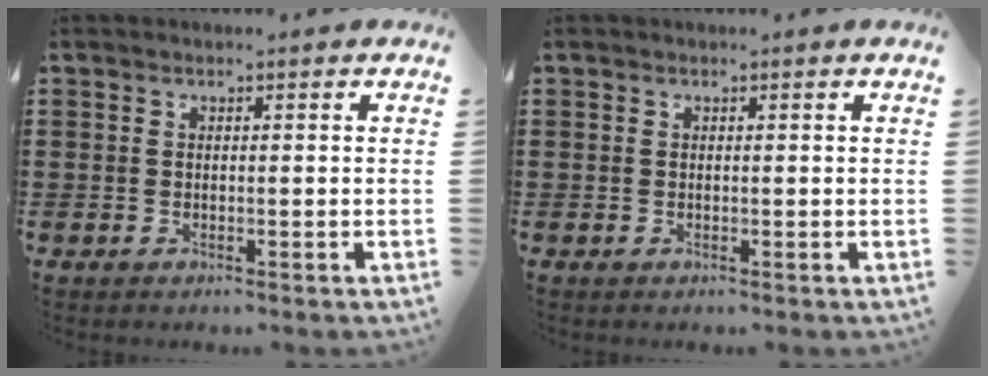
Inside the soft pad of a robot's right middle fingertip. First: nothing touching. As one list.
[{"total": 0.0}]